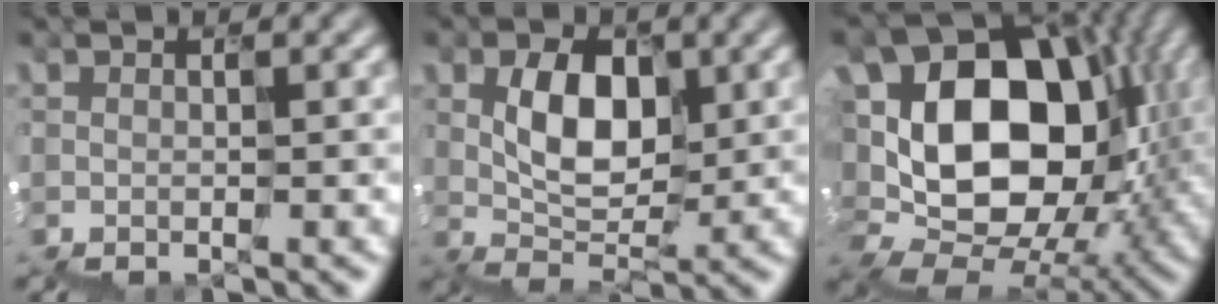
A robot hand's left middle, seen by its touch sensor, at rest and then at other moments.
{"total": 2.7, "force": [0.8, 2.0, 1.6], "torque": [-0.043, 0.005, 0.015]}
{"total": 14.9, "force": [1.3, 11.2, 9.8], "torque": [-0.188, 0.009, 0.025]}